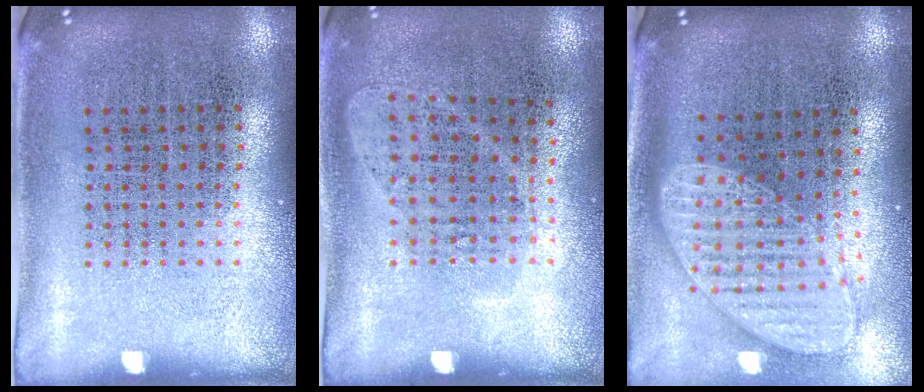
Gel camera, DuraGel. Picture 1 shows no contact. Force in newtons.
{"total": 0.9, "press": 0.8, "slide": 0.4}
{"total": 2.0, "press": 1.5, "slide": 1.2}